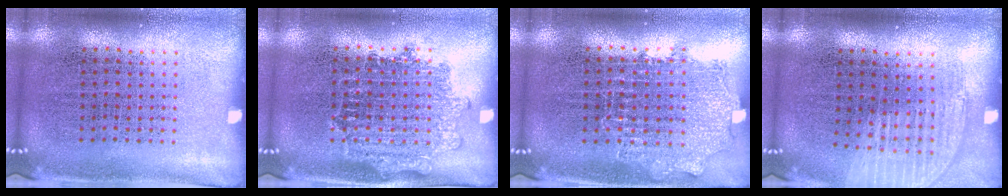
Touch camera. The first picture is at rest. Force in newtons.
{"total": 1.2, "press": 1.1, "slide": 0.5}
{"total": 1.0, "press": 1.0, "slide": 0.2}
{"total": 1.2, "press": 1.2, "slide": 0.3}